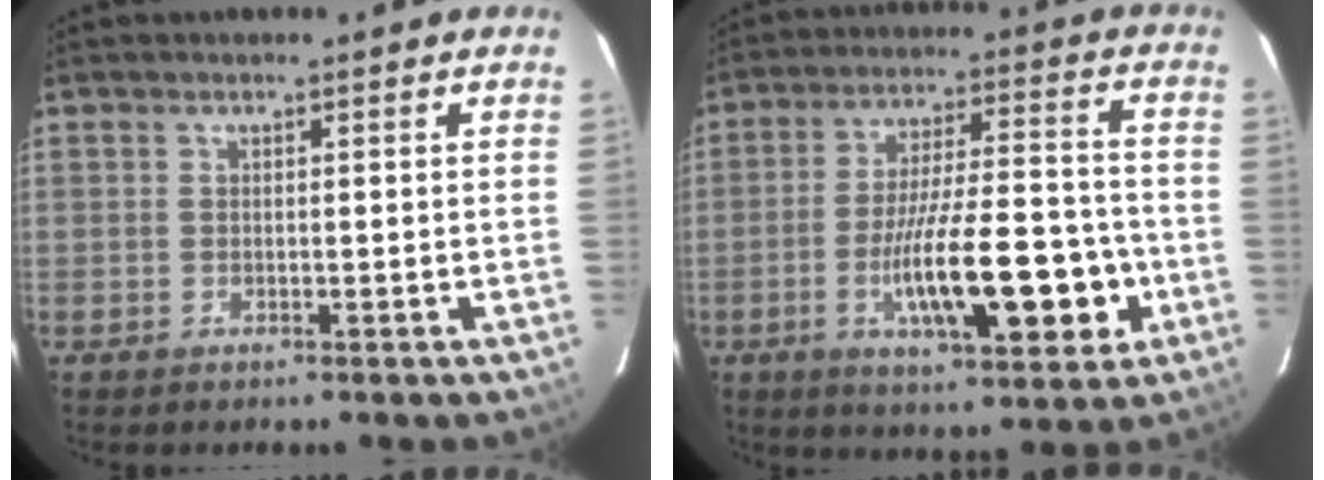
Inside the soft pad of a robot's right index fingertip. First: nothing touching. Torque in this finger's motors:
{"motor_torque": [1.26, -0.89, 0.56, 0.21]}